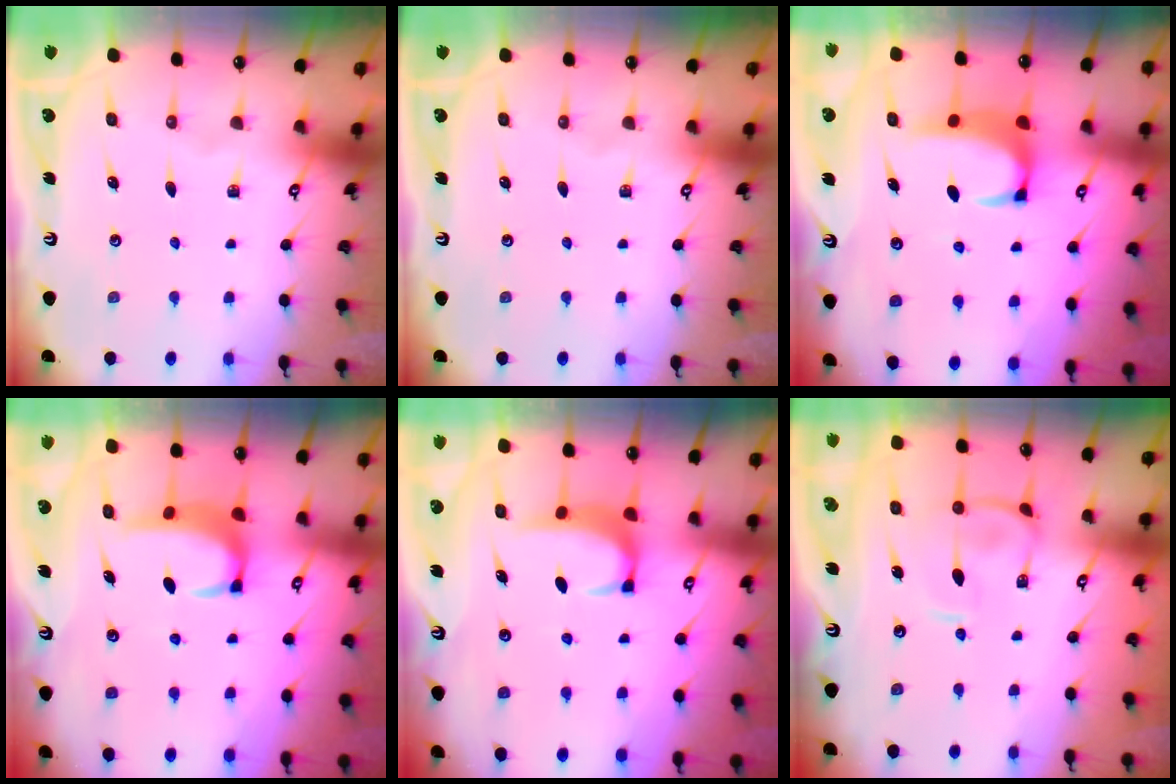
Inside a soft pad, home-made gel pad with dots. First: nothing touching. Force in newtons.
{"total": 0.0}
{"total": 1.9, "press": 1.9, "slide": 0.3}
{"total": 2.9, "press": 2.8, "slide": 0.5}
{"total": 1.7, "press": 1.6, "slide": 0.5}
{"total": 2.7, "press": 2.6, "slide": 0.9}